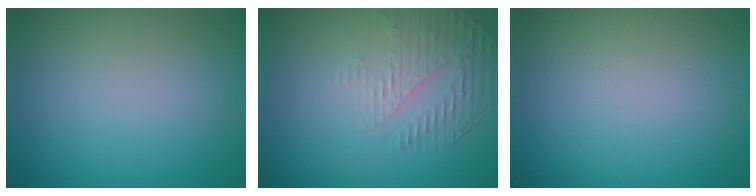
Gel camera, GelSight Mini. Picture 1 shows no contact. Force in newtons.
{"total": 1.8, "press": 1.1, "slide": 1.5}
{"total": 0.0}